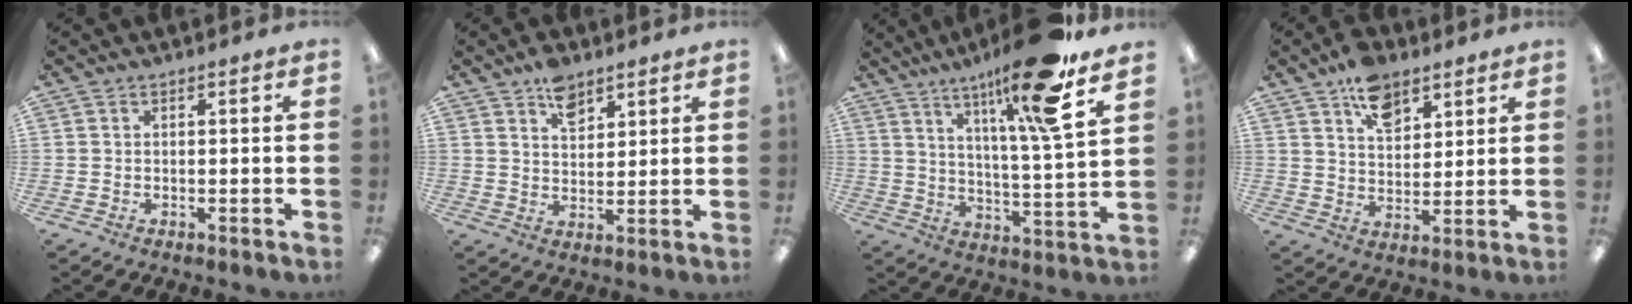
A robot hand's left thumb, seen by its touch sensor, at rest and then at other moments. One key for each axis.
{"total": 6.5, "fx": 4.5, "fy": 3.6, "fz": 3.0, "tx": -0.032, "ty": -0.025, "tz": 0.077}
{"total": 17.4, "fx": 12.3, "fy": 0.6, "fz": 12.3, "tx": -0.213, "ty": -0.061, "tz": 0.183}
{"total": 9.7, "fx": 6.3, "fy": 5.8, "fz": 4.5, "tx": -0.061, "ty": -0.029, "tz": 0.112}